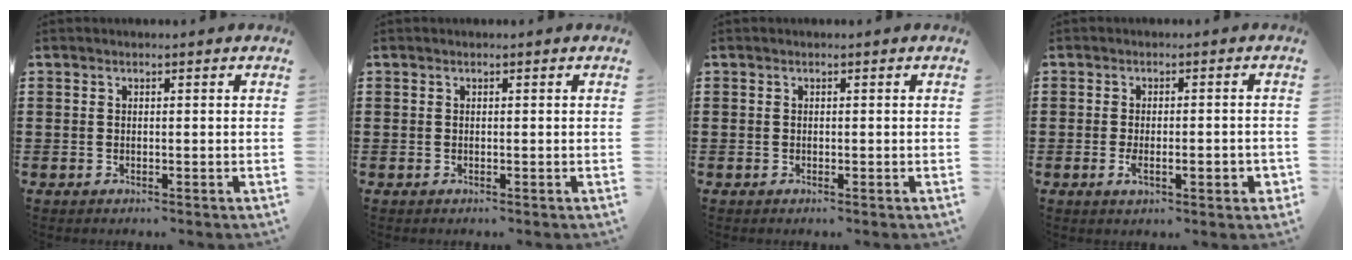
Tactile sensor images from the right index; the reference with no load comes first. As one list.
[{"total": 0.0}, {"total": 0.0}, {"total": 4.0, "force": [-1.2, 1.2, 3.7], "torque": [-0.059, -0.003, -0.025]}]